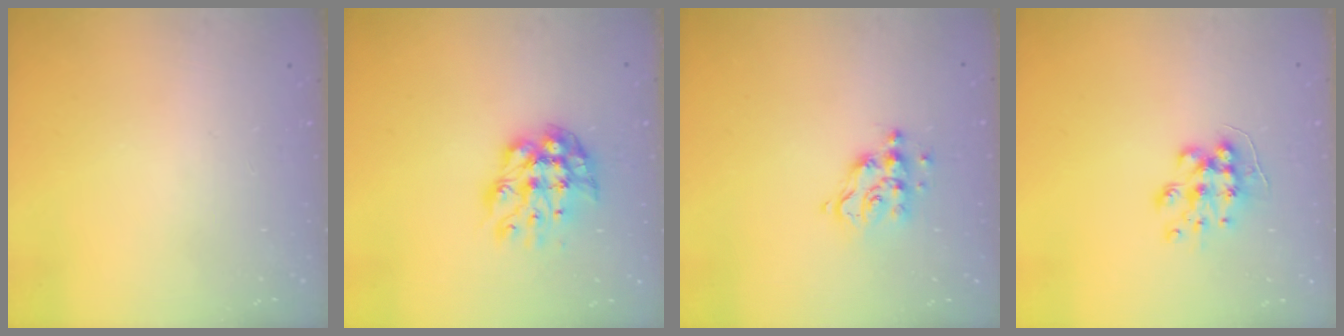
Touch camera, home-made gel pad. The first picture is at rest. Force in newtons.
{"total": 10.0, "press": 10.0, "slide": 0.9}
{"total": 9.4, "press": 9.4, "slide": 0.7}
{"total": 9.8, "press": 9.8, "slide": 0.3}